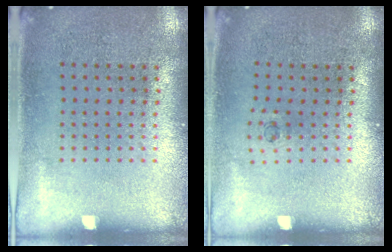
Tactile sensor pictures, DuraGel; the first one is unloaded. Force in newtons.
{"total": 0.5, "press": 0.2, "slide": 0.4}